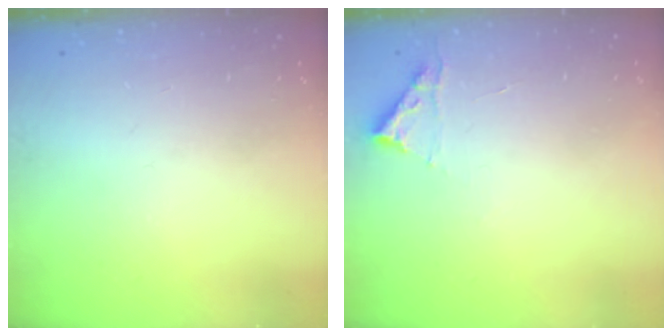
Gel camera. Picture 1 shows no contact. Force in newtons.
{"total": 2.8, "press": 2.8, "slide": 0.3}